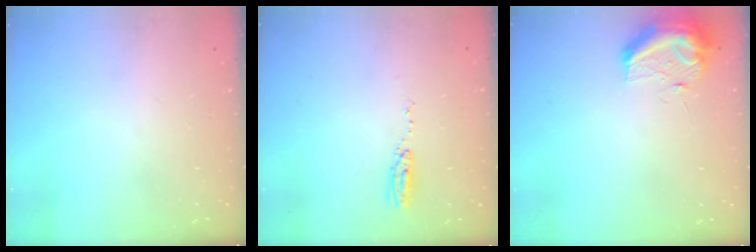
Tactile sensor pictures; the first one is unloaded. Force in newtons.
{"total": 14.7, "press": 6.3, "slide": 13.3}
{"total": 10.2, "press": 10.2, "slide": 0.3}